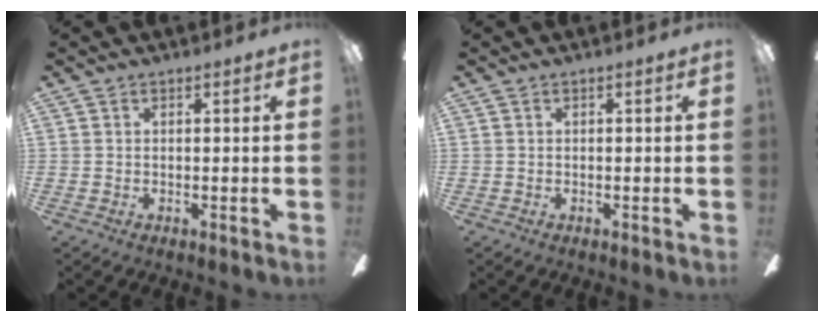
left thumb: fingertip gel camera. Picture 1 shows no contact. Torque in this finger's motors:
{"motor_torque": [0.00, 0.00, 0.12, -0.12, 0.00]}